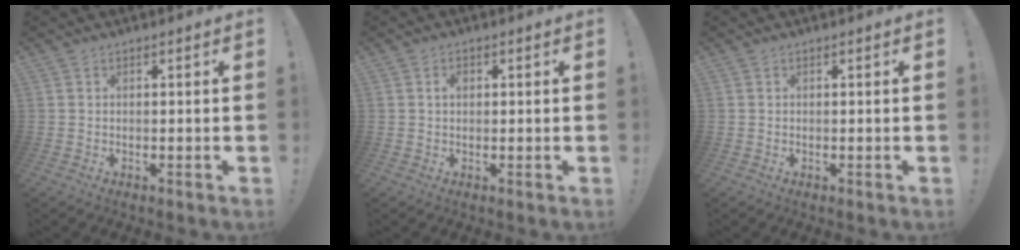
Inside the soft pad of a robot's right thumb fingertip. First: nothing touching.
{"total": 1.7, "force": [0.4, 1.1, 1.2], "torque": [-0.018, 0.003, 0.004]}
{"total": 0.0}